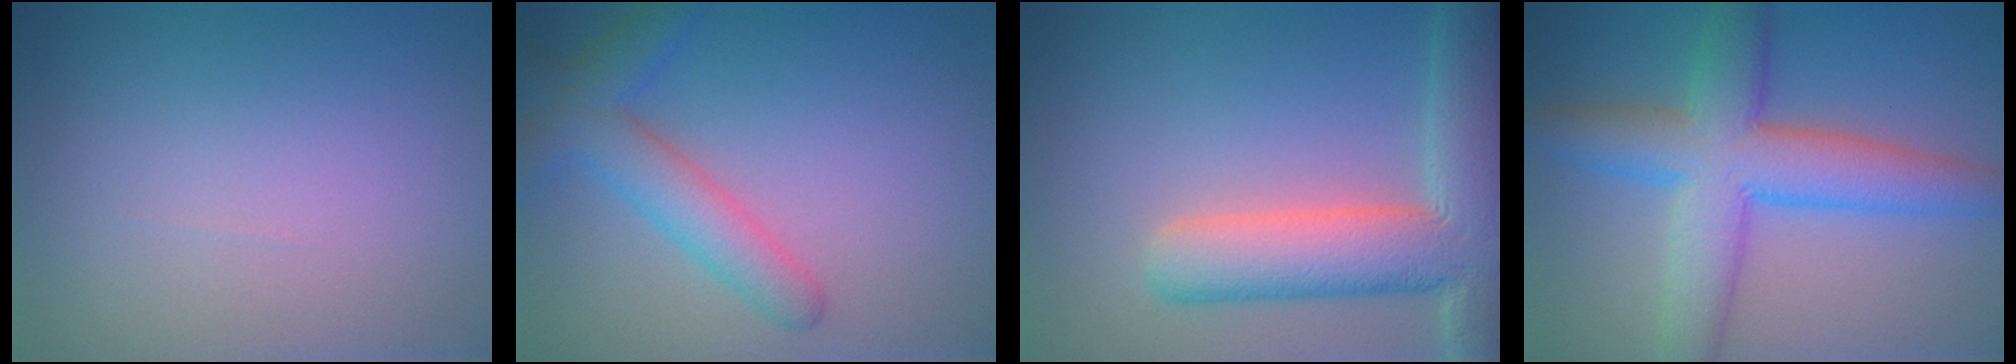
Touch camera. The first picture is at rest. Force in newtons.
{"total": 4.2, "press": 4.2, "slide": 0.2}
{"total": 9.7, "press": 9.6, "slide": 1.2}
{"total": 7.7, "press": 7.7, "slide": 0.4}